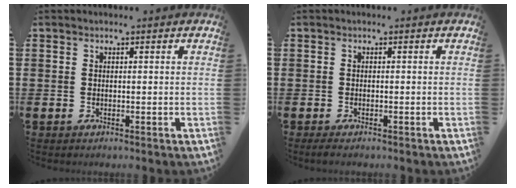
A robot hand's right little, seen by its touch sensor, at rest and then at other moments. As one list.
[{"total": 0.8, "force": [-0.4, 0.2, 0.6], "torque": [-0.011, -0.001, -0.009]}]